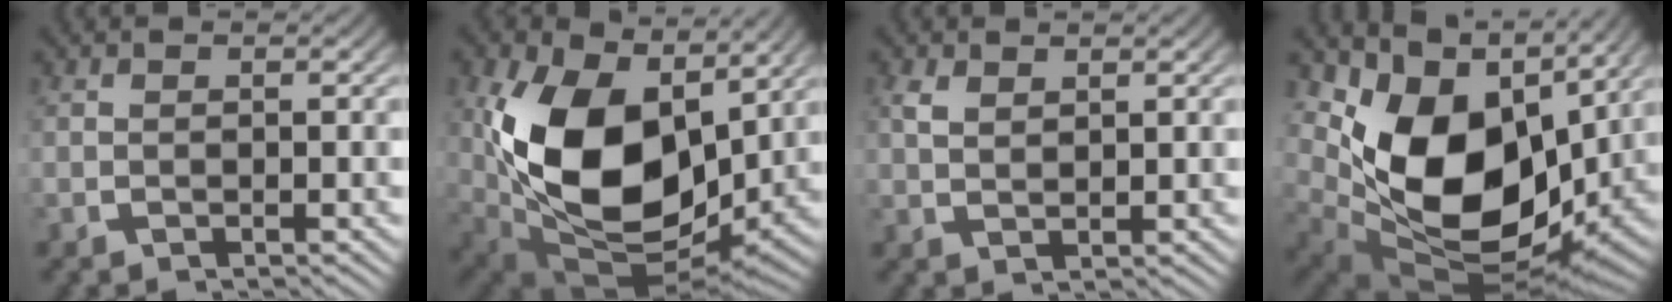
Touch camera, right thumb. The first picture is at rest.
{"total": 17.4, "force": [0.2, 10.7, 13.8], "torque": [-0.306, -0.071, 0.040]}
{"total": 1.7, "force": [1.3, 0.7, 0.8], "torque": [-0.012, -0.001, 0.033]}
{"total": 17.8, "force": [0.2, 10.8, 14.2], "torque": [-0.270, -0.061, 0.041]}